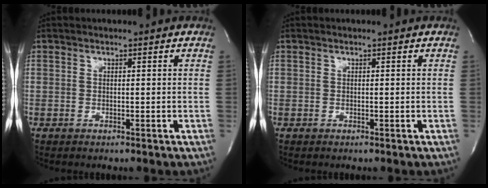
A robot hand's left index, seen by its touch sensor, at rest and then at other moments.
{"total": 0.0}